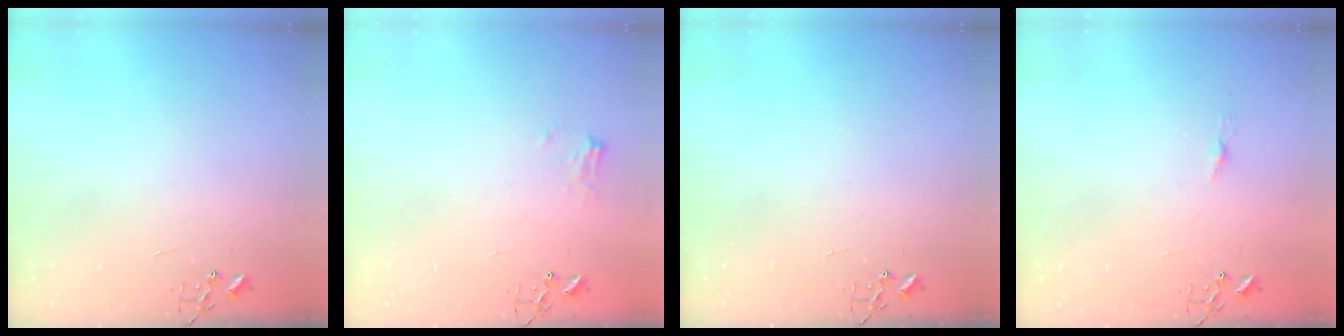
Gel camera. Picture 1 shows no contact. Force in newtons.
{"total": 7.1, "press": 7.1, "slide": 0.2}
{"total": 0.0}
{"total": 3.4, "press": 3.4, "slide": 0.3}